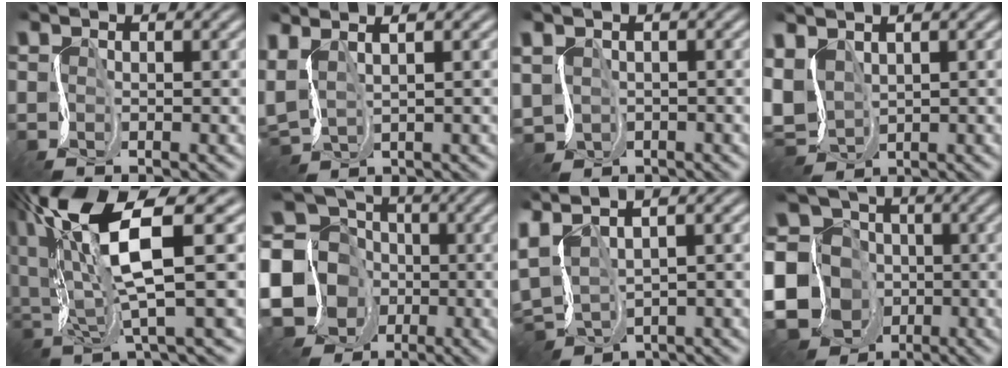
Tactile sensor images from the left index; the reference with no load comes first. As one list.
[{"total": 3.5, "force": [1.3, 1.2, 3.0], "torque": [-0.080, 0.015, 0.027]}, {"total": 2.6, "force": [-0.6, 2.2, 1.4], "torque": [-0.040, -0.013, -0.009]}, {"total": 5.0, "force": [0.3, 3.3, 3.7], "torque": [-0.104, 0.003, 0.000]}, {"total": 12.0, "force": [3.8, 3.1, 11.0], "torque": [-0.229, 0.014, 0.070]}, {"total": 15.9, "force": [-4.5, 14.1, 5.6], "torque": [-0.150, -0.002, -0.116]}, {"total": 5.0, "force": [-0.7, 2.4, 4.3], "torque": [-0.113, -0.007, -0.013]}, {"total": 18.4, "force": [-5.7, 16.0, 7.1], "torque": [-0.173, -0.003, -0.141]}]